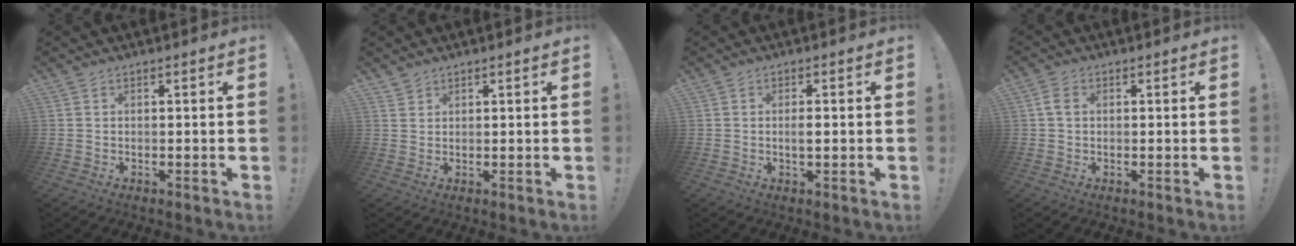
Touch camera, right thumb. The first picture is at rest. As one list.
[{"total": 1.8, "force": [1.6, 0.8, 0.2], "torque": [0.001, -0.010, 0.030]}, {"total": 2.0, "force": [-0.2, 0.7, 1.9], "torque": [-0.029, -0.001, -0.007]}, {"total": 3.1, "force": [0.6, 2.1, 2.2], "torque": [-0.037, 0.005, 0.010]}]